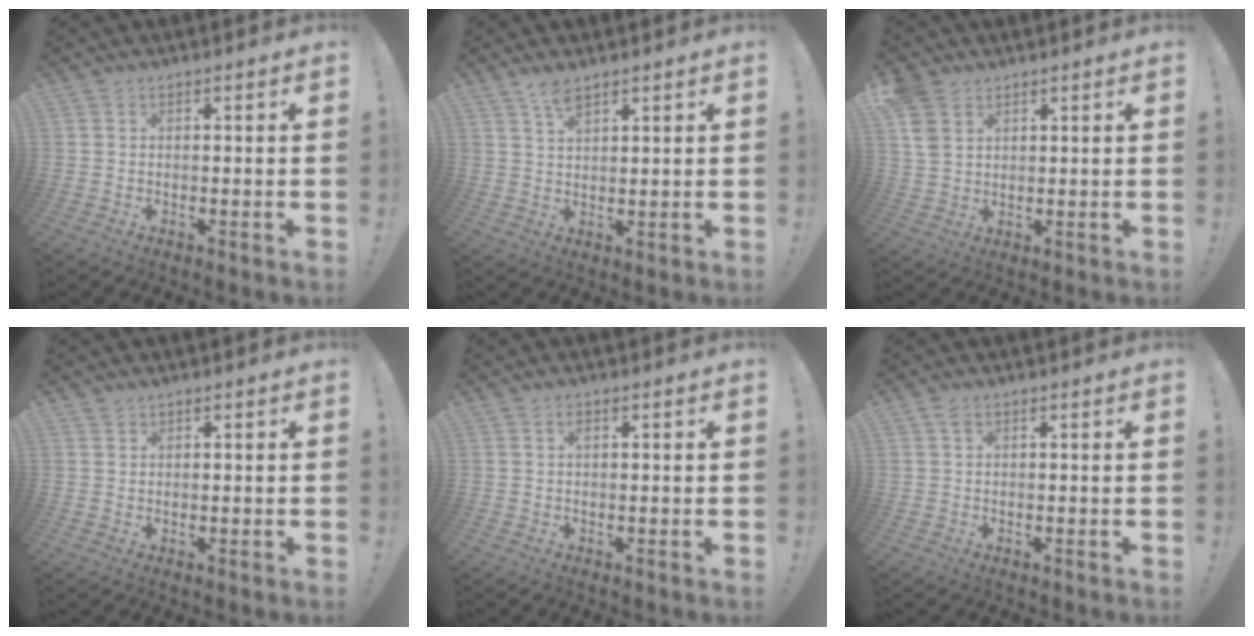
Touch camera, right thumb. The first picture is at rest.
{"total": 4.3, "force": [3.2, 1.4, 2.5], "torque": [-0.040, -0.018, 0.055]}
{"total": 7.0, "force": [3.5, 4.9, 3.5], "torque": [-0.067, -0.007, 0.071]}
{"total": 1.1, "force": [0.8, 0.7, 0.0], "torque": [0.001, 0.000, 0.016]}
{"total": 0.8, "force": [0.3, 0.5, 0.6], "torque": [-0.006, 0.000, 0.004]}
{"total": 1.0, "force": [0.5, 0.6, 0.7], "torque": [-0.009, -0.001, 0.008]}